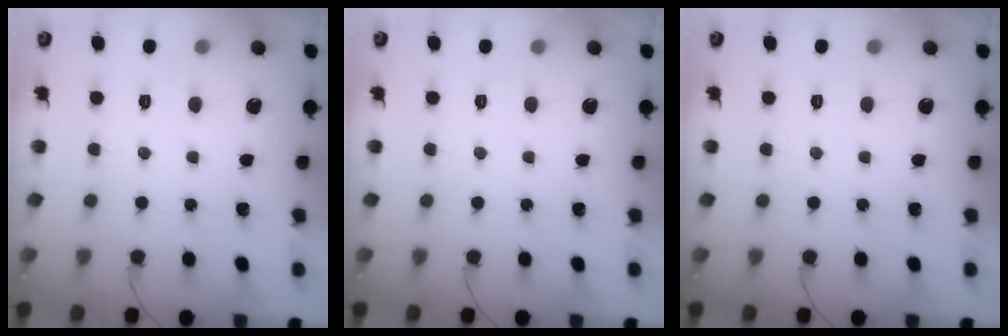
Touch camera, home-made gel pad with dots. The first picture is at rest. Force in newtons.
{"total": 0.0}
{"total": 0.0}